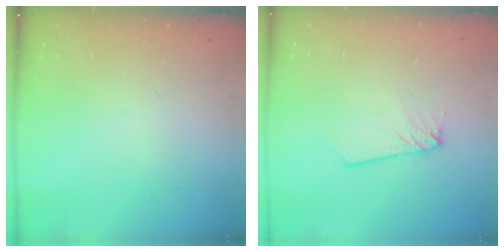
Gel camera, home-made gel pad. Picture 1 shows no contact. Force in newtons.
{"total": 2.7, "press": 2.7, "slide": 0.2}